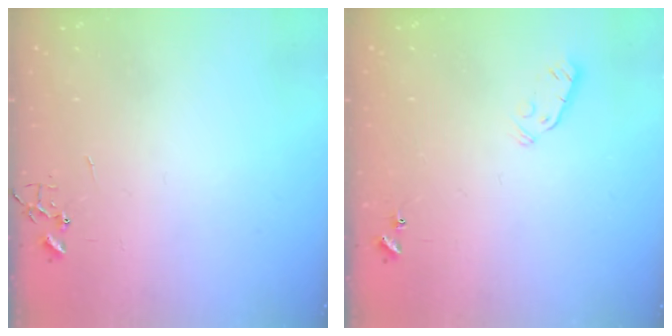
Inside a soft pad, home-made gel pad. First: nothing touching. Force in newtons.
{"total": 3.3, "press": 3.1, "slide": 1.0}